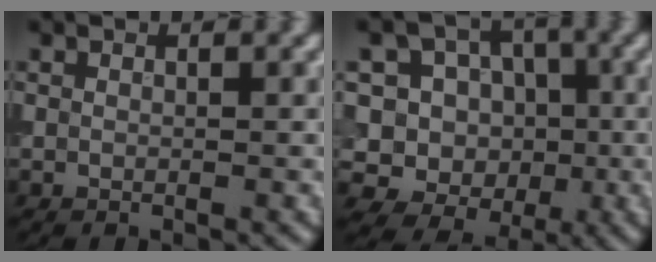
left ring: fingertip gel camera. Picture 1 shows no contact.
{"total": 12.6, "force": [0.3, 11.9, 3.9], "torque": [-0.112, 0.051, -0.012]}